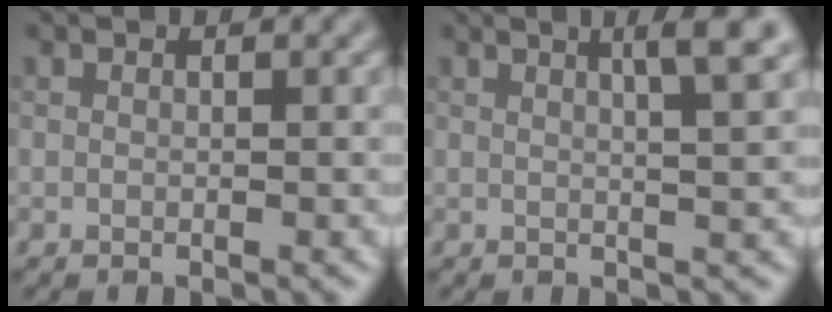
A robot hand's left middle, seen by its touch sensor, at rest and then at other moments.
{"total": 4.3, "force": [1.9, 0.8, 3.8], "torque": [-0.045, 0.012, 0.018]}